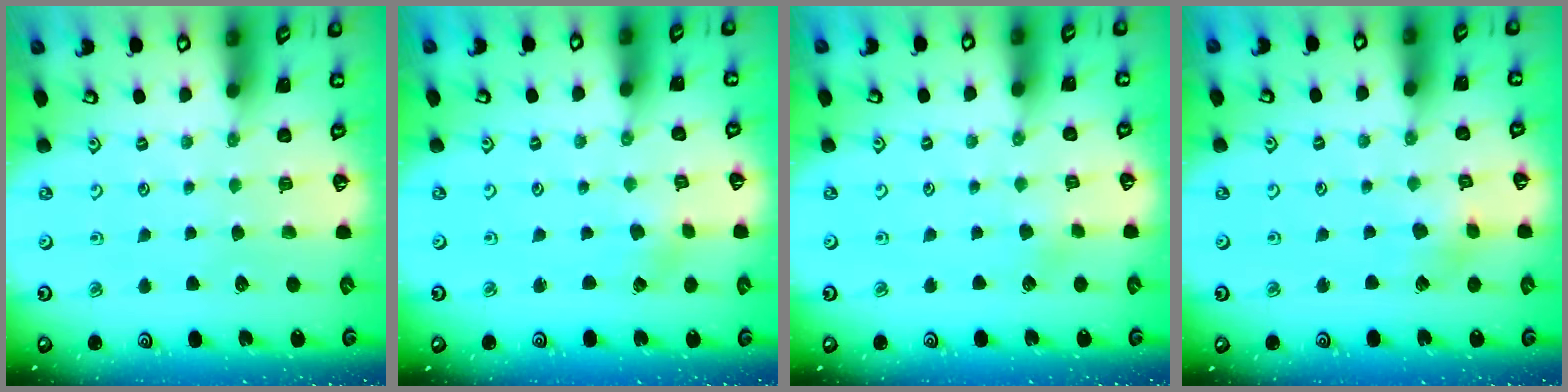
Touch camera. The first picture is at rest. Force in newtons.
{"total": 0.6, "press": 0.5, "slide": 0.1}
{"total": 2.9, "press": 2.9, "slide": 0.2}
{"total": 3.8, "press": 3.8, "slide": 0.4}